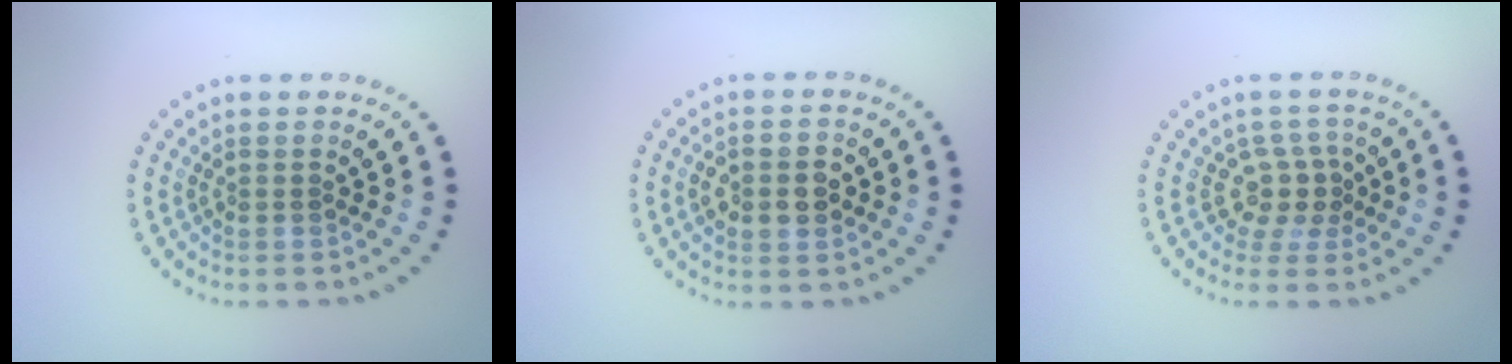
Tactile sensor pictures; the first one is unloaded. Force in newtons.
{"total": 3.6, "press": 3.6, "slide": 0.1}
{"total": 2.7, "press": 2.0, "slide": 1.8}